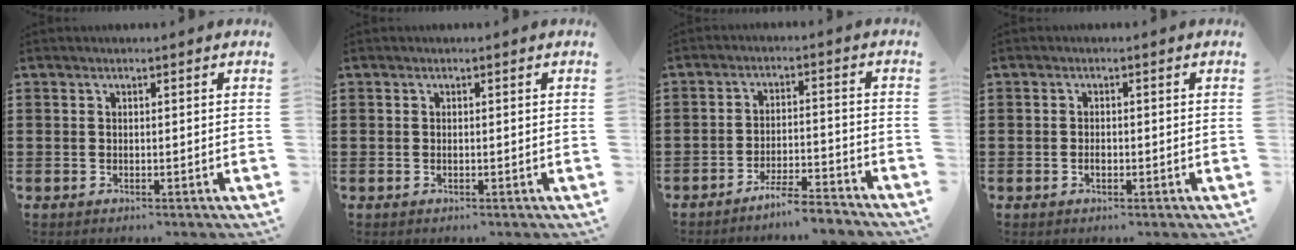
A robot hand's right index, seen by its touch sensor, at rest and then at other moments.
{"total": 0.0}
{"total": 5.0, "force": [-4.7, 0.1, 1.8], "torque": [-0.030, 0.001, -0.090]}
{"total": 1.1, "force": [-0.4, 0.4, 1.0], "torque": [-0.020, -0.005, -0.006]}